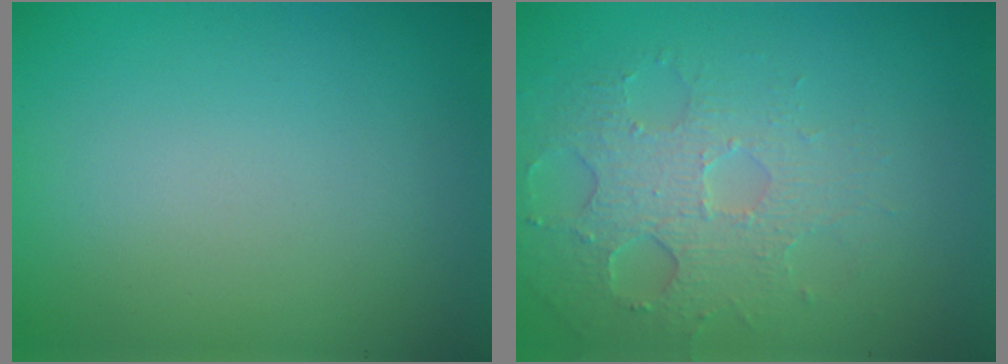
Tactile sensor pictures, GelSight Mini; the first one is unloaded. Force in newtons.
{"total": 3.6, "press": 3.3, "slide": 1.3}